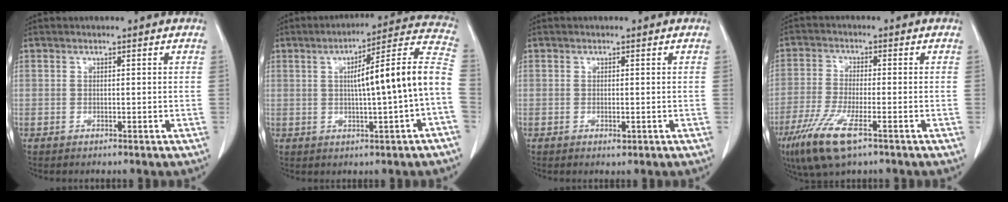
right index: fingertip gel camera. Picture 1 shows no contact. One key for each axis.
{"total": 13.9, "fx": -0.7, "fy": -0.1, "fz": 13.9, "tx": -0.189, "ty": 0.032, "tz": -0.011}
{"total": 0.9, "fx": -0.3, "fy": 0.3, "fz": 0.8, "tx": -0.014, "ty": -0.003, "tz": -0.003}
{"total": 9.1, "fx": -5.2, "fy": 1.6, "fz": 7.3, "tx": -0.154, "ty": -0.024, "tz": -0.094}